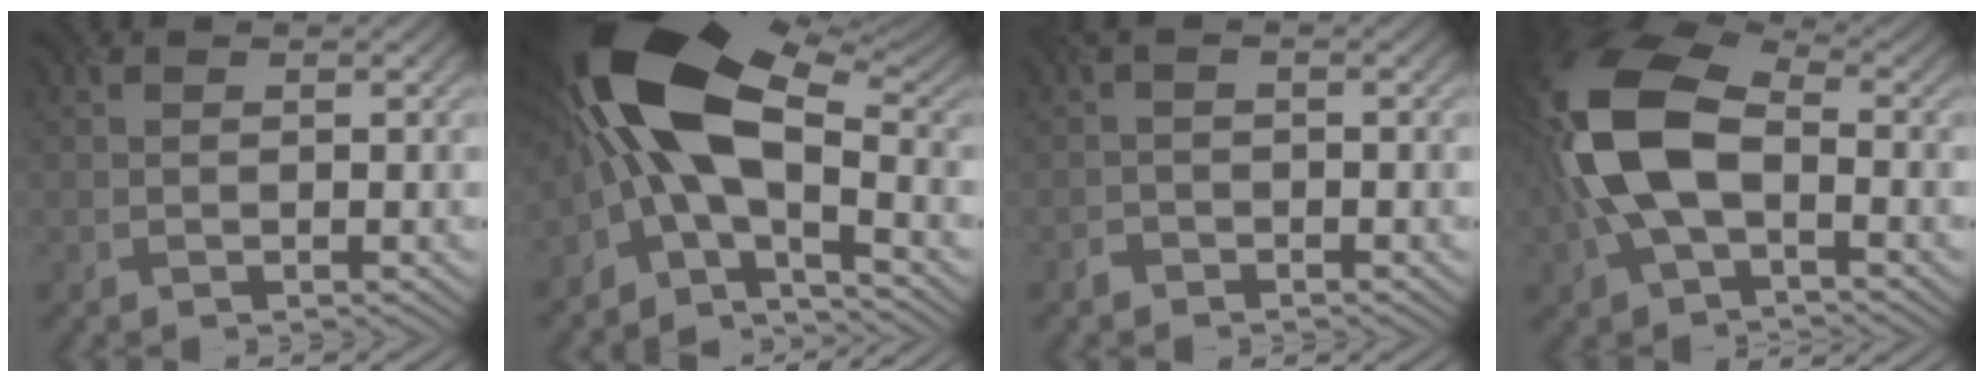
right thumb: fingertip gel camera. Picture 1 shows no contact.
{"total": 15.2, "force": [-1.7, 7.2, 13.3], "torque": [-0.228, 0.006, -0.039]}
{"total": 1.4, "force": [-1.3, 0.6, 0.3], "torque": [-0.009, -0.002, -0.028]}
{"total": 12.8, "force": [-1.4, 7.3, 10.5], "torque": [-0.250, 0.009, -0.042]}